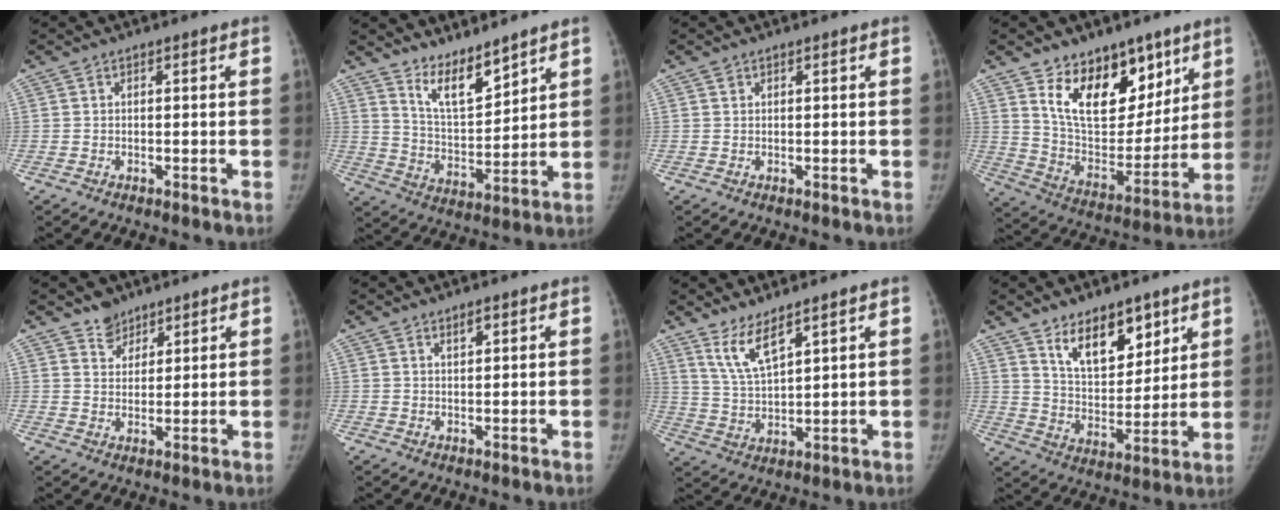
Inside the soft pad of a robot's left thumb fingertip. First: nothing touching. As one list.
[{"total": 9.0, "force": [7.3, 2.4, 4.6], "torque": [-0.064, -0.071, 0.147]}, {"total": 0.5, "force": [0.3, 0.4, 0.1], "torque": [0.001, -0.001, 0.004]}, {"total": 19.0, "force": [10.9, 11.1, 10.9], "torque": [-0.106, -0.074, 0.192]}, {"total": 4.0, "force": [3.2, 2.4, 0.4], "torque": [0.022, -0.025, 0.053]}, {"total": 1.4, "force": [1.1, 0.4, 0.7], "torque": [-0.007, -0.009, 0.020]}, {"total": 6.8, "force": [4.8, 1.6, 4.6], "torque": [-0.083, -0.036, 0.102]}, {"total": 12.7, "force": [7.8, 6.8, 7.5], "torque": [-0.074, -0.059, 0.140]}]